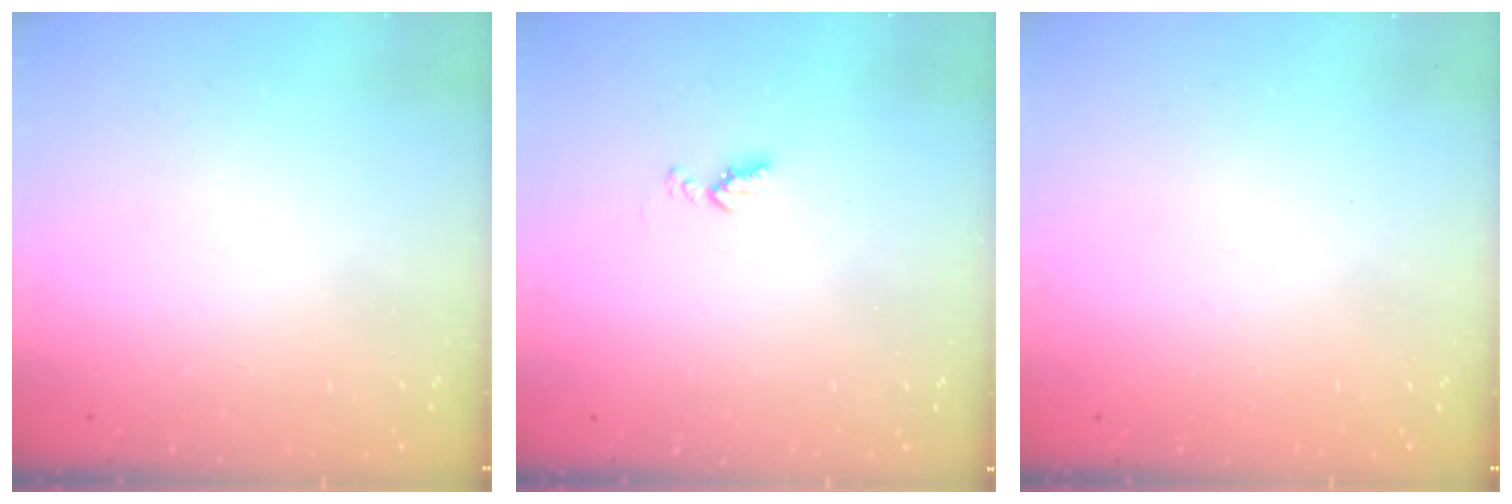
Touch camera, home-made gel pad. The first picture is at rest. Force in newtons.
{"total": 4.5, "press": 4.5, "slide": 0.6}
{"total": 0.0}